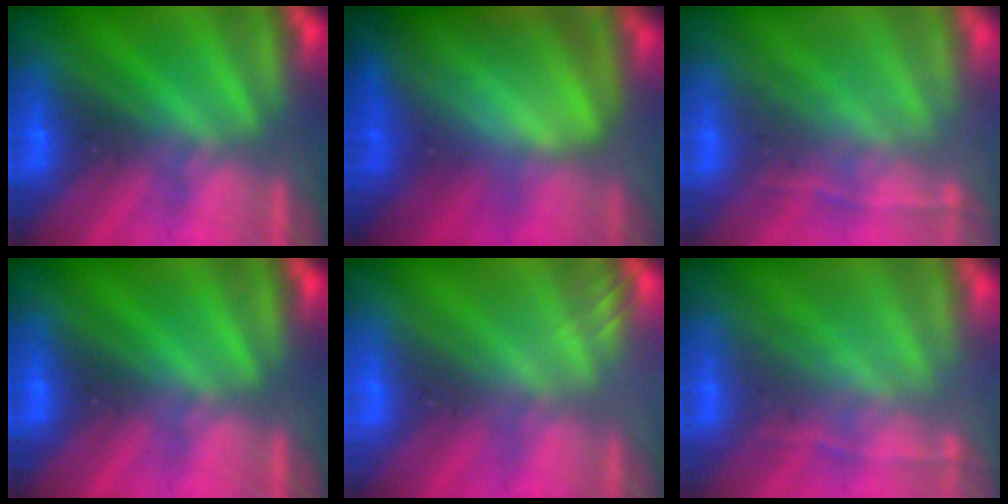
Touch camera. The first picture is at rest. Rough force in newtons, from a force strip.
{"total": 7.4}
{"total": 1.9}
{"total": 0.0}
{"total": 2.0}
{"total": 1.9}